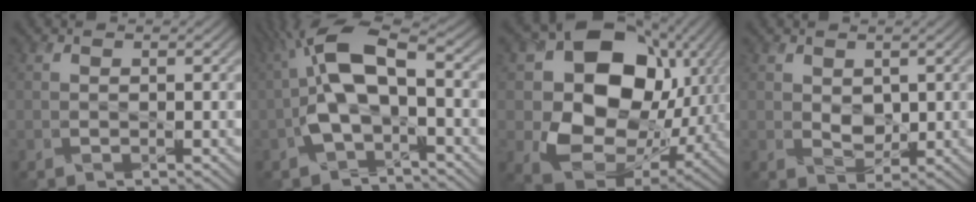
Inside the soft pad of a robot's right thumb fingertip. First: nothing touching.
{"total": 10.0, "force": [-1.1, 4.5, 8.9], "torque": [-0.178, 0.026, -0.032]}
{"total": 16.9, "force": [2.1, 13.3, 10.3], "torque": [-0.182, -0.028, 0.049]}
{"total": 2.6, "force": [0.8, 1.8, 1.6], "torque": [-0.037, -0.006, 0.019]}